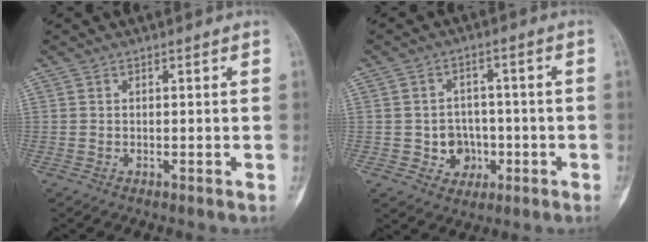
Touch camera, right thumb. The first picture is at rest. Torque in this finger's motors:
{"motor_torque": [0.15, 0.13, 0.47, -0.27, 0.02]}